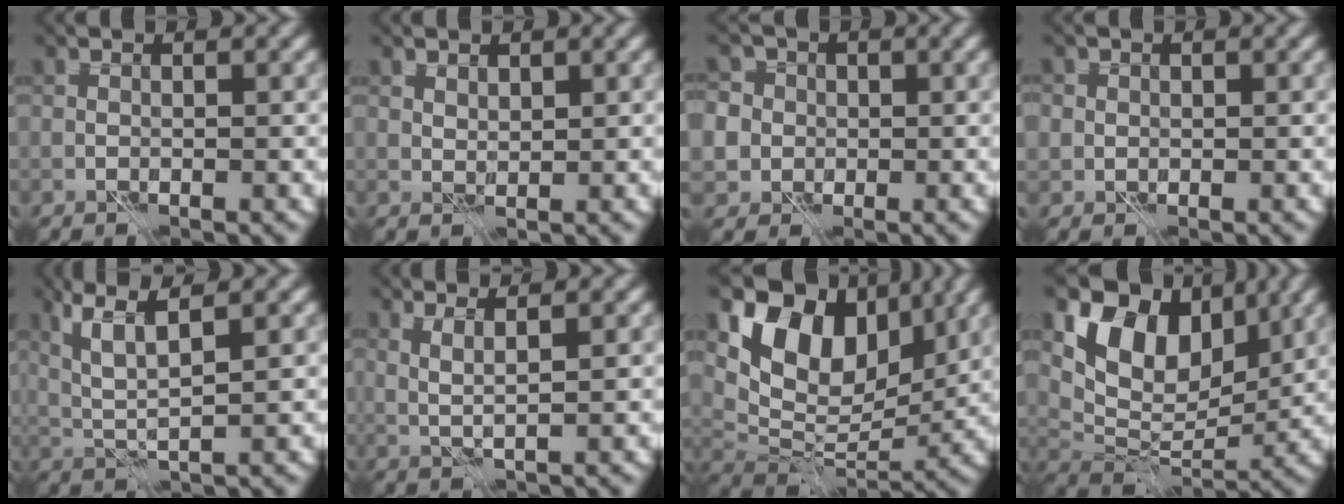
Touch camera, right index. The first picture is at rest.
{"total": 1.1, "force": [0.9, 0.6, 0.4], "torque": [-0.012, -0.003, 0.019]}
{"total": 7.1, "force": [0.9, 6.6, 2.4], "torque": [-0.048, 0.028, -0.014]}
{"total": 1.1, "force": [0.3, 1.0, 0.2], "torque": [0.001, -0.004, 0.003]}
{"total": 4.7, "force": [2.2, 1.1, 4.1], "torque": [-0.092, 0.001, 0.050]}
{"total": 2.1, "force": [1.1, 0.4, 1.8], "torque": [-0.036, -0.004, 0.022]}
{"total": 10.6, "force": [4.8, 6.9, 6.5], "torque": [-0.115, -0.010, 0.089]}
{"total": 9.2, "force": [4.4, 5.9, 5.4], "torque": [-0.089, -0.009, 0.079]}